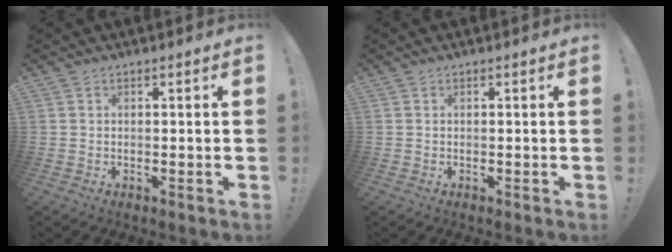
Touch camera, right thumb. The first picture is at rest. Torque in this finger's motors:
{"motor_torque": [0.00, 0.00, -0.11, 0.11, 0.01]}